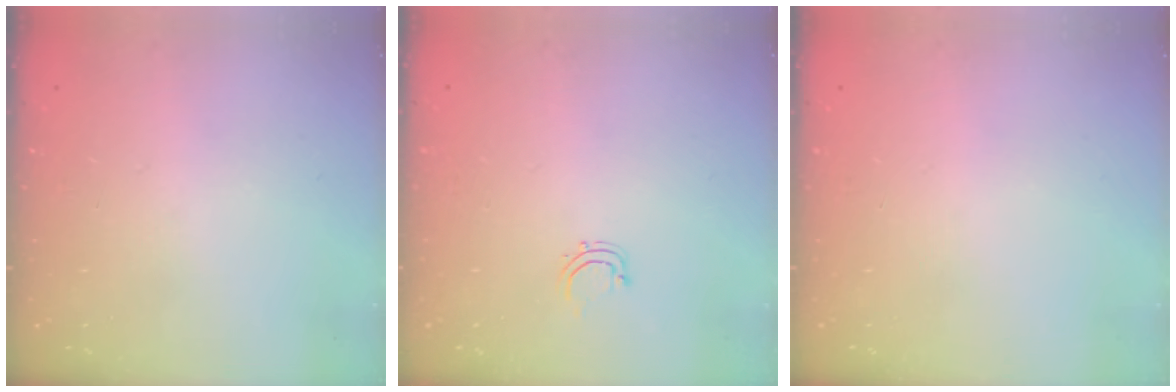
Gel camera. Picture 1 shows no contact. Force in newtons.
{"total": 2.8, "press": 2.8, "slide": 0.5}
{"total": 0.0}